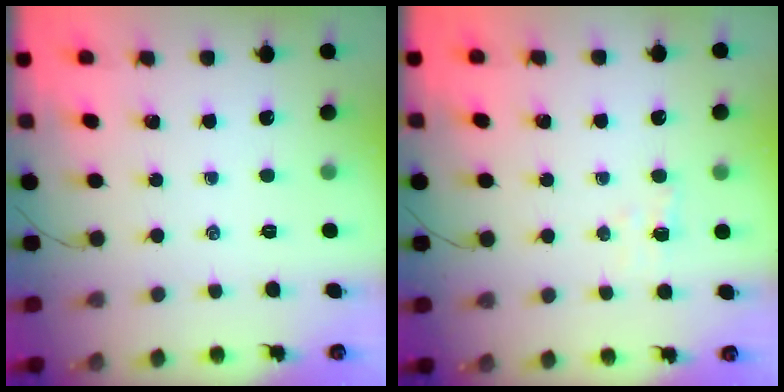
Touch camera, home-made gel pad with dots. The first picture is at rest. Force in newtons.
{"total": 3.6, "press": 3.4, "slide": 1.1}